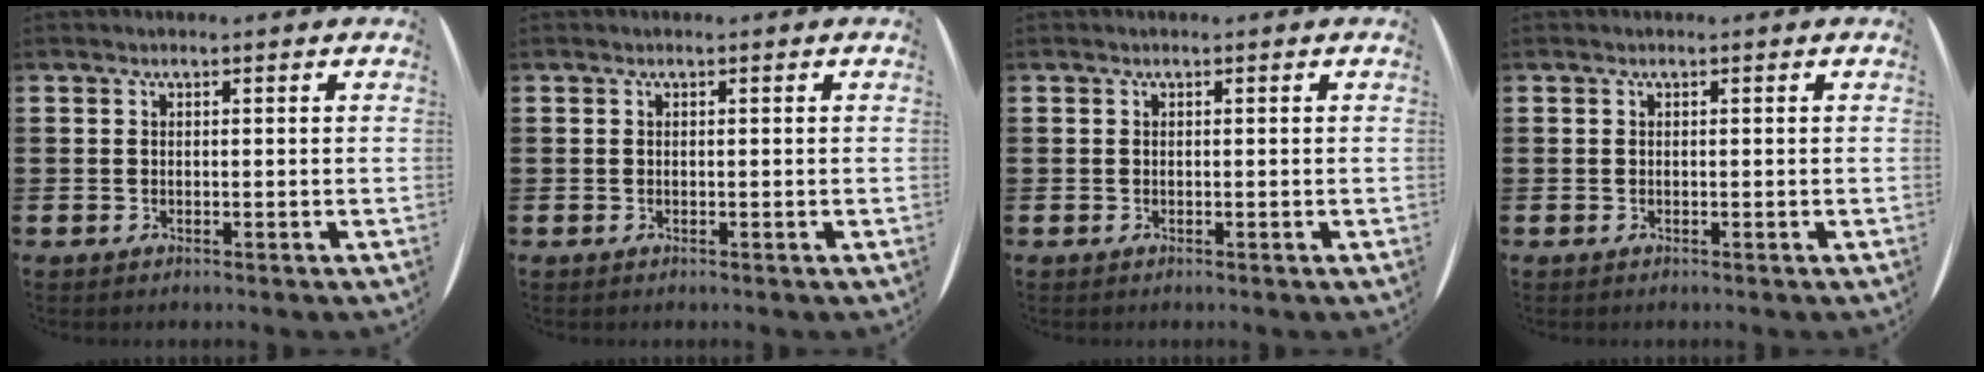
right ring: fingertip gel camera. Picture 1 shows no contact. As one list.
[{"total": 0.0}, {"total": 0.0}, {"total": 0.0}]